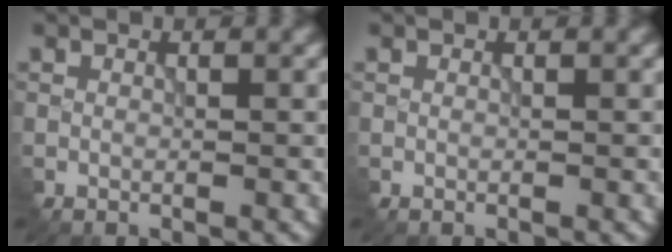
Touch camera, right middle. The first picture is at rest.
{"total": 0.0}